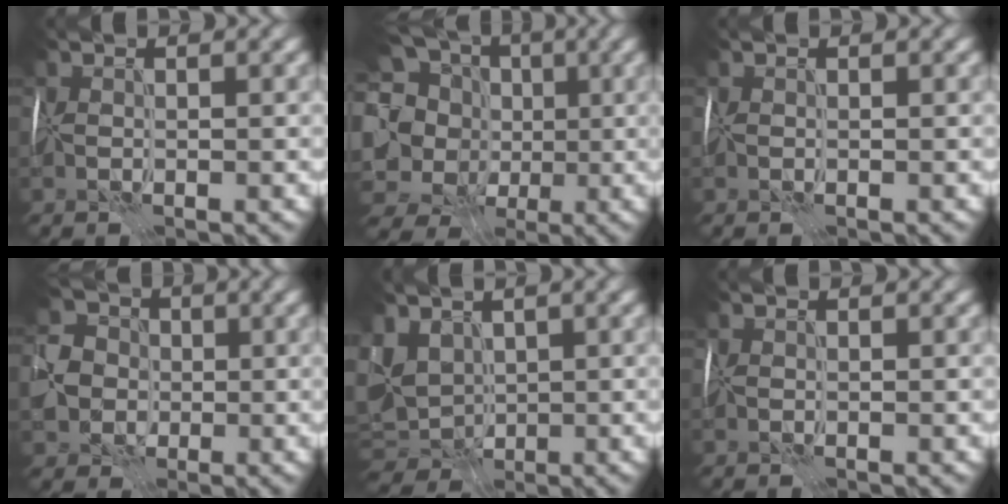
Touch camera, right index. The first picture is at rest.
{"total": 16.0, "force": [-0.3, 14.2, 7.3], "torque": [-0.176, 0.019, -0.032]}
{"total": 0.0}
{"total": 4.9, "force": [-0.9, 4.3, 2.2], "torque": [-0.049, 0.004, -0.025]}
{"total": 5.9, "force": [0.4, 4.3, 4.0], "torque": [-0.090, -0.007, 0.013]}
{"total": 0.0}